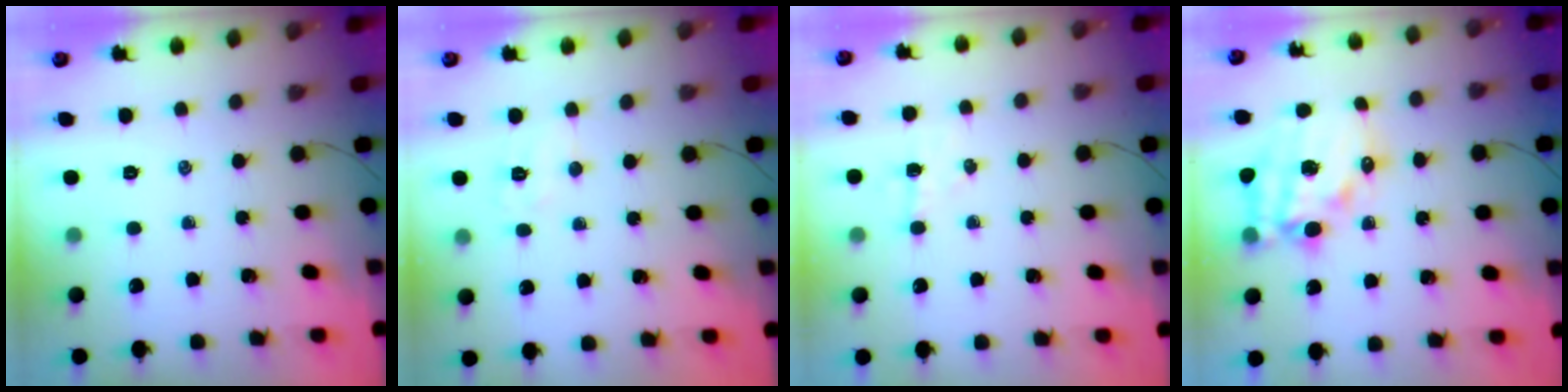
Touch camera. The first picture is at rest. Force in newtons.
{"total": 5.2, "press": 5.1, "slide": 0.9}
{"total": 3.7, "press": 3.6, "slide": 0.8}
{"total": 15.7, "press": 15.3, "slide": 3.8}